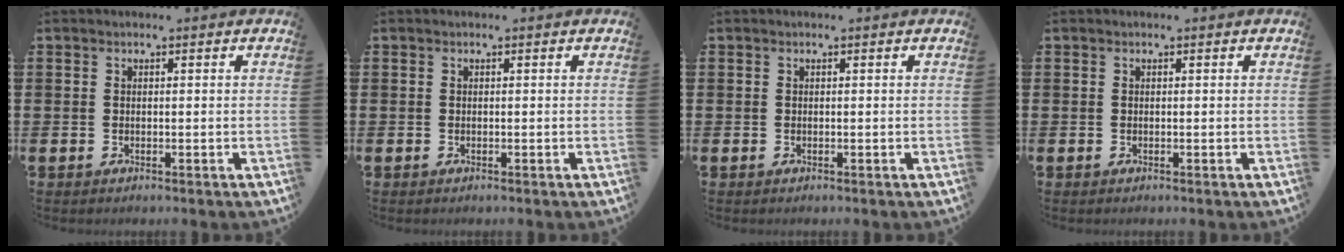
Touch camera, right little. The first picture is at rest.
{"total": 0.0}
{"total": 0.0}
{"total": 0.0}